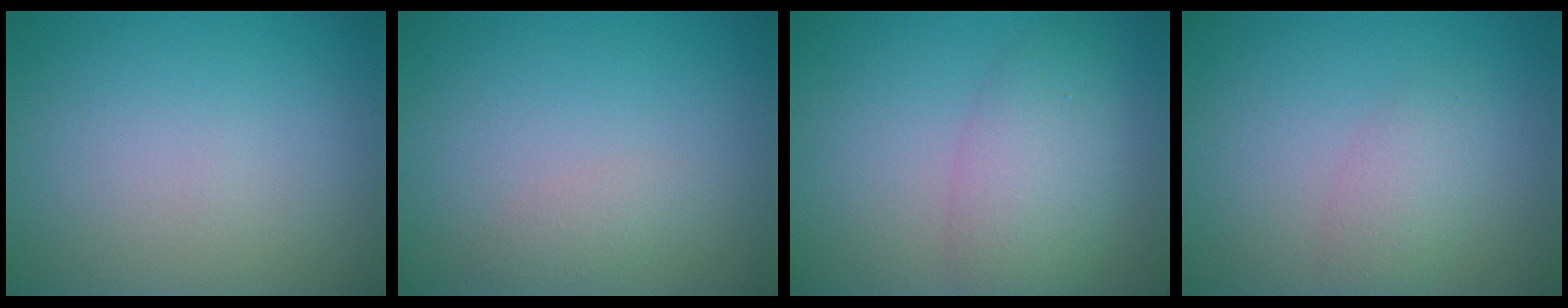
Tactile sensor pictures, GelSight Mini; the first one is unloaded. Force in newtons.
{"total": 1.1, "press": 1.1, "slide": 0.0}
{"total": 5.0, "press": 5.0, "slide": 0.3}
{"total": 2.3, "press": 2.3, "slide": 0.1}